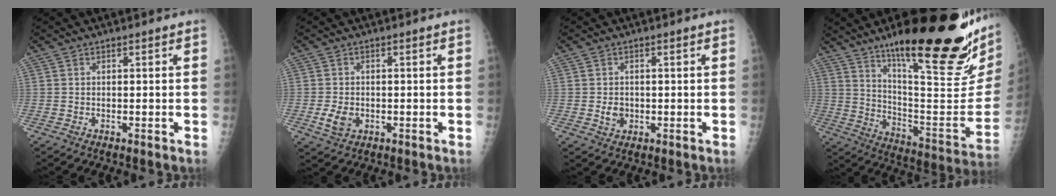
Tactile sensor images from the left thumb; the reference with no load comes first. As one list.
[{"total": 3.7, "force": [-0.8, 2.6, 2.4], "torque": [-0.045, -0.002, -0.010]}, {"total": 2.4, "force": [-0.1, 2.0, 1.3], "torque": [-0.013, 0.000, 0.002]}, {"total": 32.6, "force": [19.4, 7.3, 25.1], "torque": [-0.295, -0.077, 0.308]}]